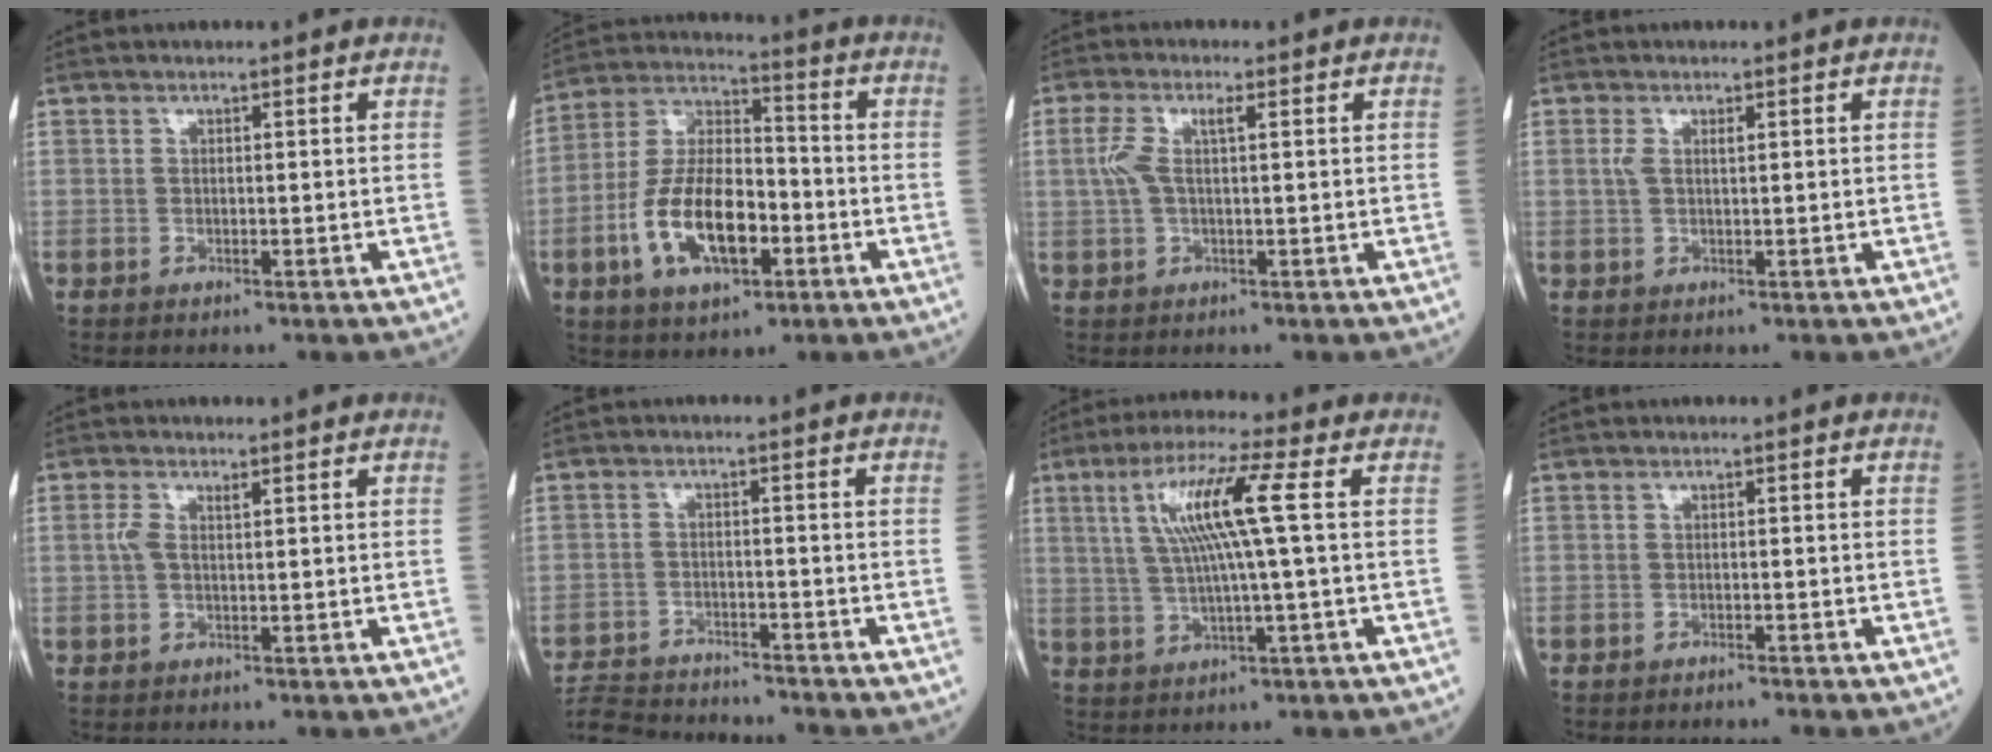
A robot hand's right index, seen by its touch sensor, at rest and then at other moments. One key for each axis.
{"total": 14.2, "fx": -4.5, "fy": 6.2, "fz": 12.0, "tx": -0.244, "ty": 0.010, "tz": -0.079}
{"total": 4.2, "fx": 1.0, "fy": 1.1, "fz": 3.9, "tx": -0.107, "ty": 0.022, "tz": 0.020}
{"total": 1.7, "fx": 0.6, "fy": 0.5, "fz": 1.6, "tx": -0.041, "ty": 0.011, "tz": 0.013}
{"total": 2.0, "fx": 0.6, "fy": 0.7, "fz": 1.8, "tx": -0.052, "ty": 0.016, "tz": 0.016}
{"total": 12.1, "fx": -11.7, "fy": 1.1, "fz": 3.1, "tx": -0.058, "ty": 0.000, "tz": -0.181}
{"total": 10.0, "fx": 2.2, "fy": -0.5, "fz": 9.7, "tx": -0.190, "ty": 0.014, "tz": 0.041}
{"total": 2.0, "fx": -1.9, "fy": -0.1, "fz": 0.6, "tx": -0.010, "ty": -0.001, "tz": -0.024}